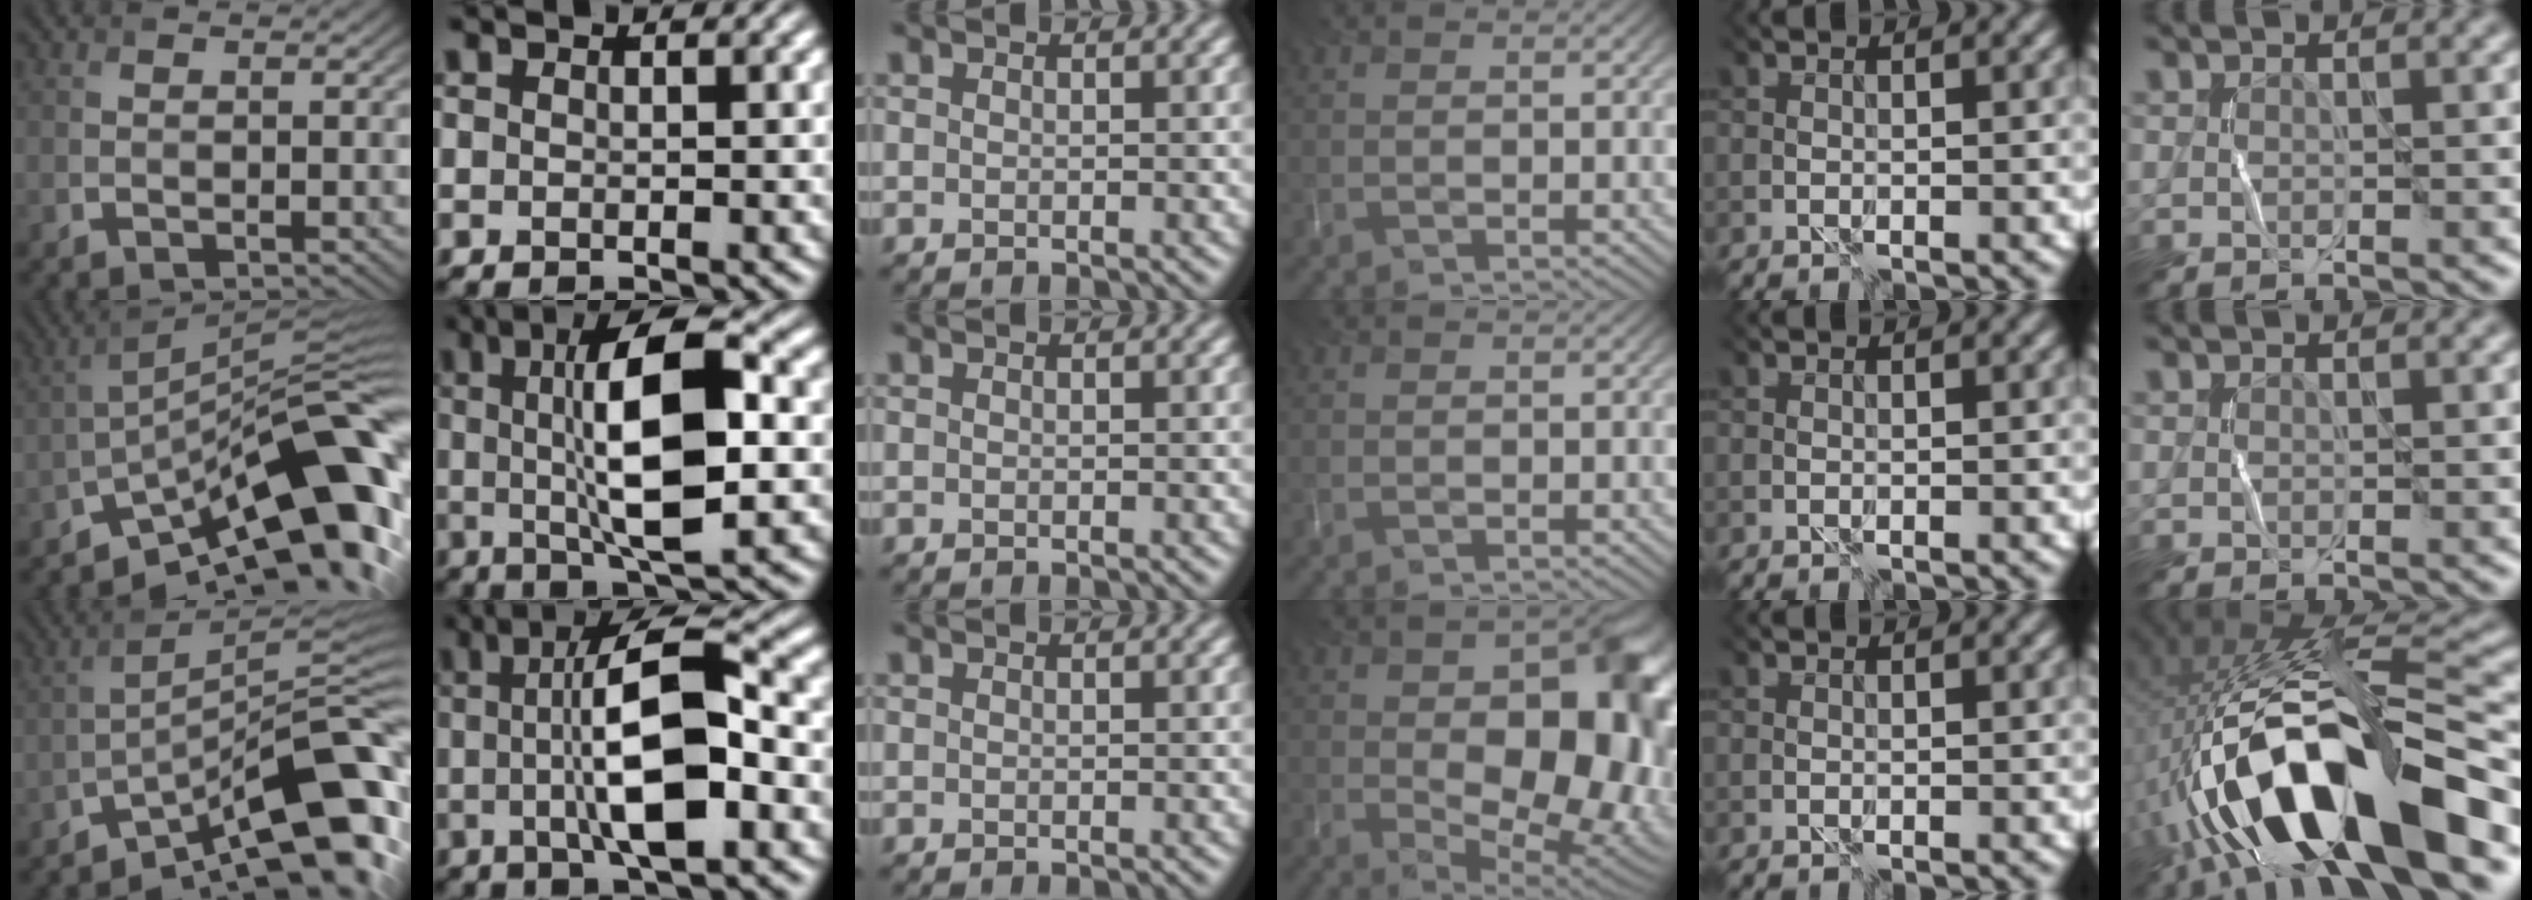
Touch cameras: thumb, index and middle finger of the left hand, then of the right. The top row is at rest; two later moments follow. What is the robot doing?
{"motion": "wrap", "object": "string"}